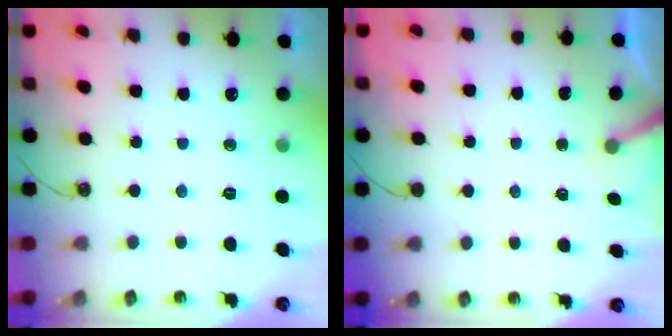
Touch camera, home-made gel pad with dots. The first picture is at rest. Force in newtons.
{"total": 3.4, "press": 3.4, "slide": 0.2}